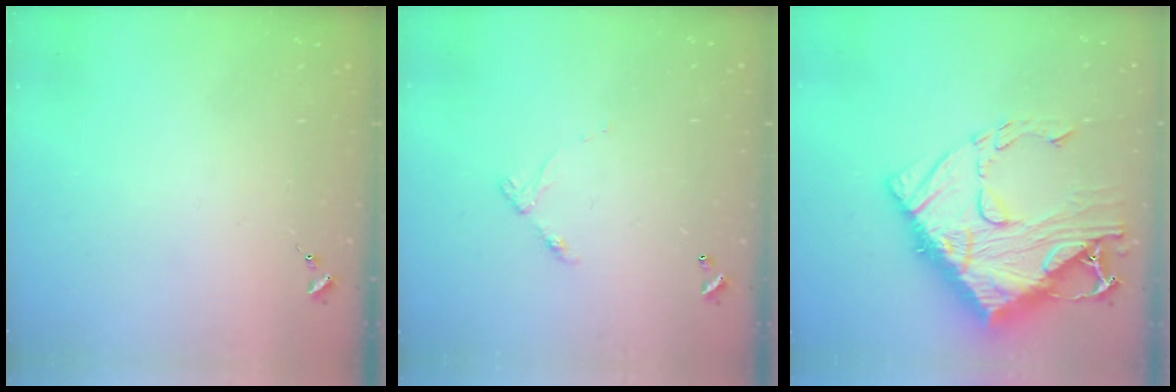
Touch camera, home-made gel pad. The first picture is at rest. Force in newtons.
{"total": 5.8, "press": 5.8, "slide": 0.5}
{"total": 24.2, "press": 24.0, "slide": 2.4}